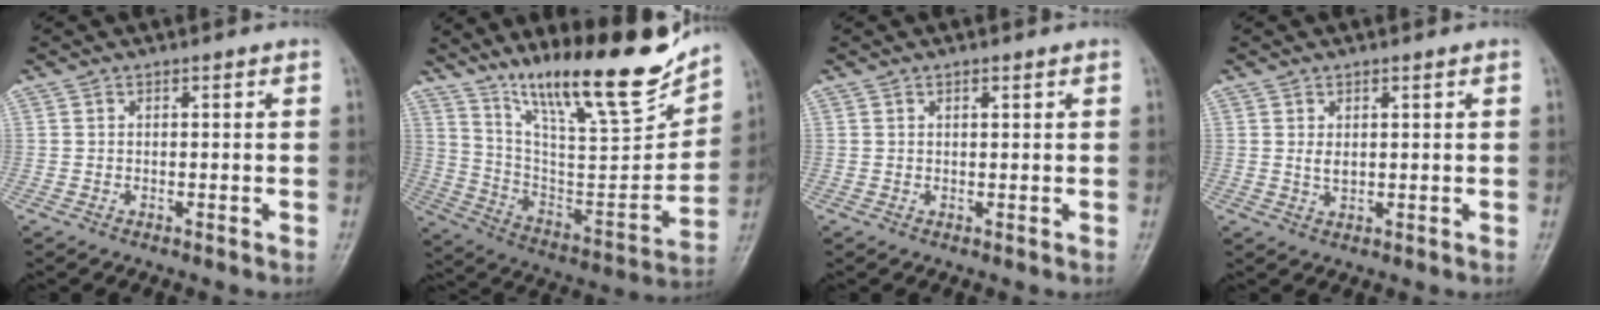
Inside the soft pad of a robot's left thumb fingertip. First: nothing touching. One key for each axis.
{"total": 23.9, "fx": 17.8, "fy": 4.9, "fz": 15.2, "tx": -0.210, "ty": -0.094, "tz": 0.304}
{"total": 0.8, "fx": 0.5, "fy": 0.3, "fz": 0.6, "tx": -0.009, "ty": -0.001, "tz": 0.009}
{"total": 1.9, "fx": 0.6, "fy": 0.9, "fz": 1.6, "tx": -0.026, "ty": -0.003, "tz": 0.015}